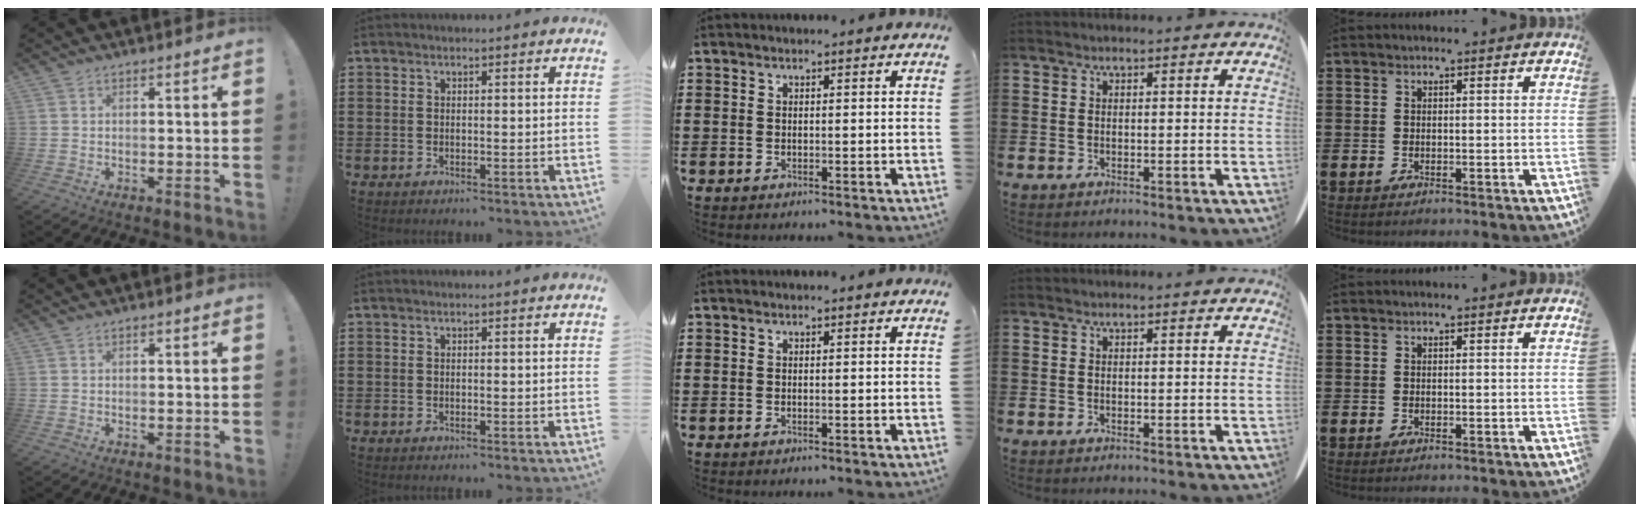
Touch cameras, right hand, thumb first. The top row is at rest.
{}